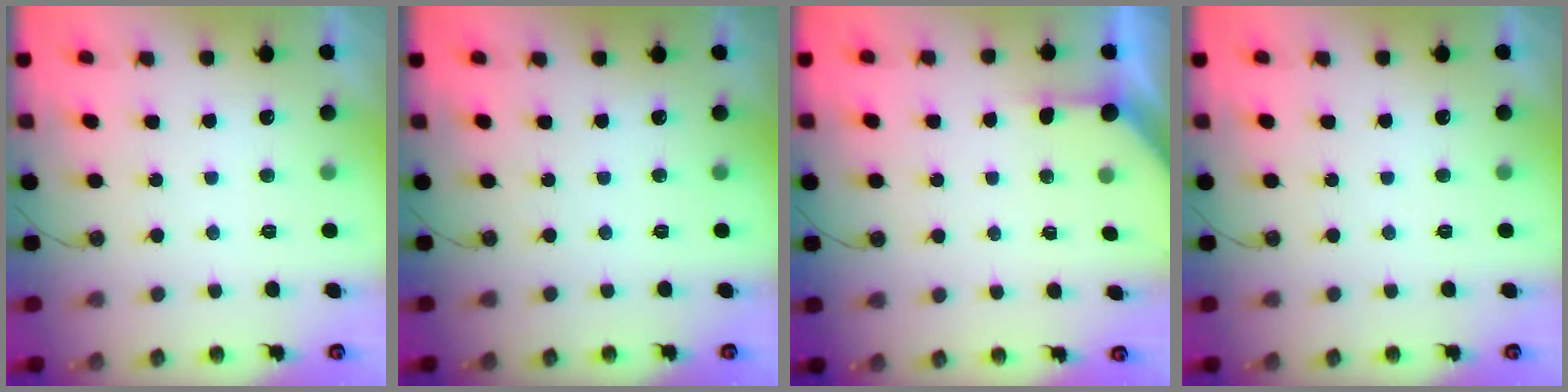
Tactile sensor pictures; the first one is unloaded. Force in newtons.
{"total": 0.0}
{"total": 2.6, "press": 2.6, "slide": 0.4}
{"total": 0.0}